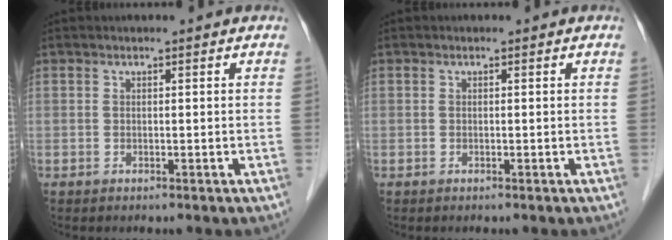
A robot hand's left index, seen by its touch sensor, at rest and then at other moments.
{"total": 0.0}